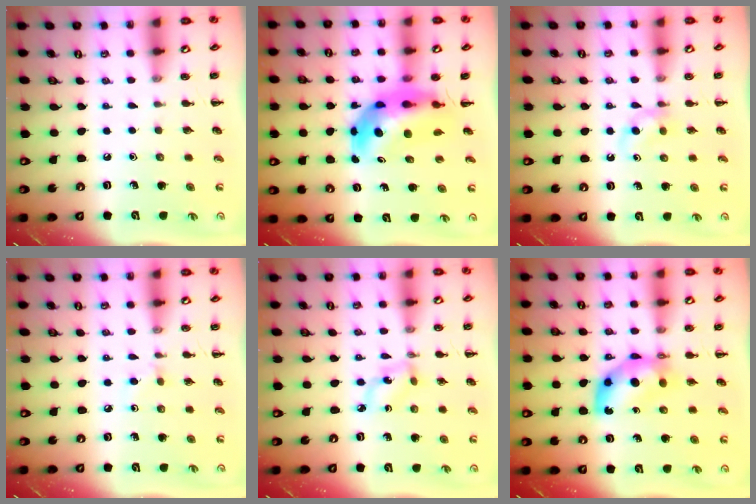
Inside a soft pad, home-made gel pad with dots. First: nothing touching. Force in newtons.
{"total": 9.9, "press": 9.4, "slide": 3.1}
{"total": 2.5, "press": 2.3, "slide": 1.0}
{"total": 3.6, "press": 3.3, "slide": 1.4}
{"total": 2.8, "press": 2.7, "slide": 0.8}
{"total": 8.0, "press": 7.9, "slide": 1.2}